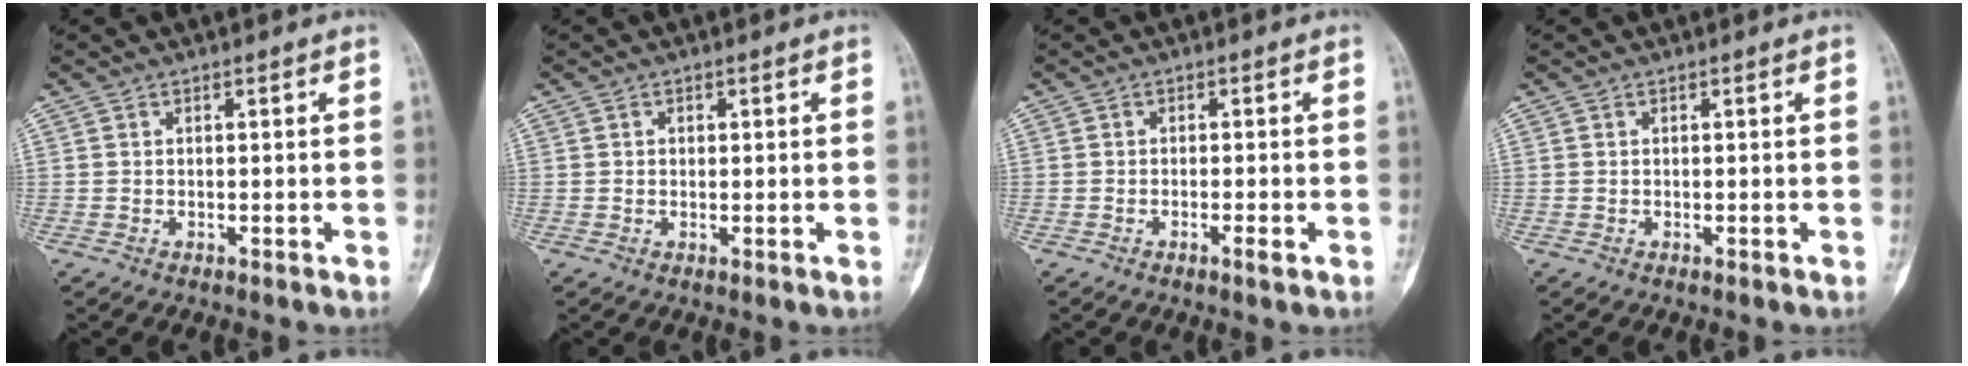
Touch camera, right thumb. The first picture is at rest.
{"total": 0.8, "force": [0.2, 0.7, 0.3], "torque": [0.000, 0.001, 0.002]}
{"total": 1.7, "force": [-0.9, 0.2, 1.4], "torque": [-0.026, 0.000, -0.017]}
{"total": 0.0}